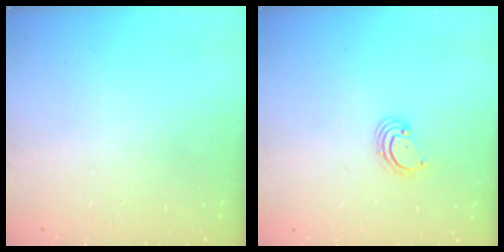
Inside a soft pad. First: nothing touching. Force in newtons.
{"total": 2.7, "press": 2.7, "slide": 0.3}